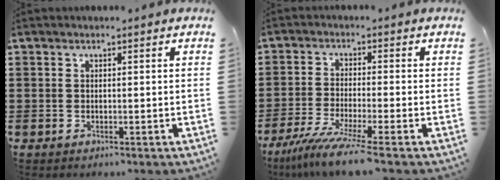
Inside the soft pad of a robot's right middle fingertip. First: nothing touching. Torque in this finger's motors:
{"motor_torque": [2.14, 0.01, 0.25, 0.14]}